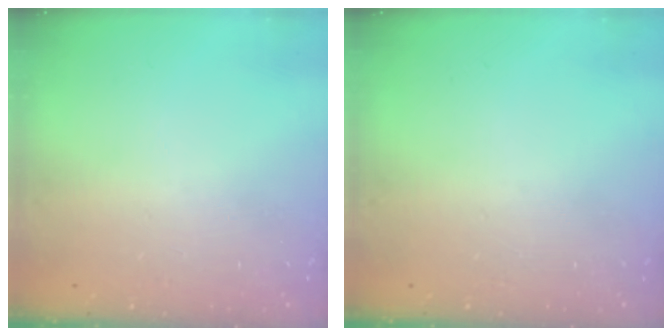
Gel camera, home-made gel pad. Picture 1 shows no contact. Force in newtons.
{"total": 0.0}